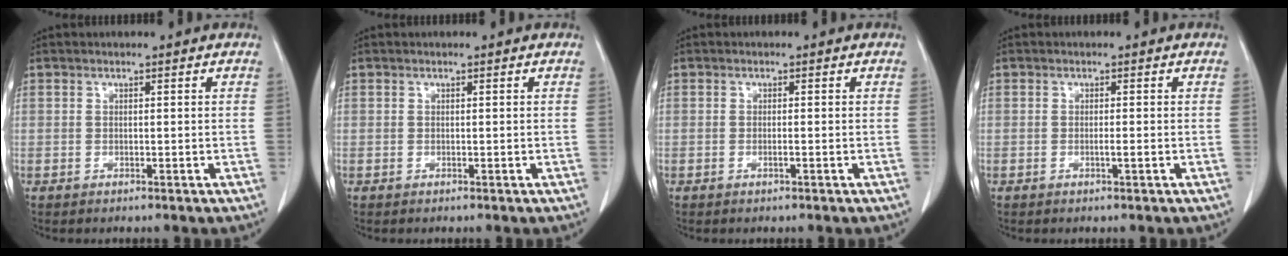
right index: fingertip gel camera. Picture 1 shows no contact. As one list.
[{"total": 0.0}, {"total": 1.1, "force": [-0.3, 0.3, 1.0], "torque": [-0.022, 0.000, -0.005]}, {"total": 1.4, "force": [-0.3, 0.3, 1.3], "torque": [-0.027, -0.001, -0.004]}]